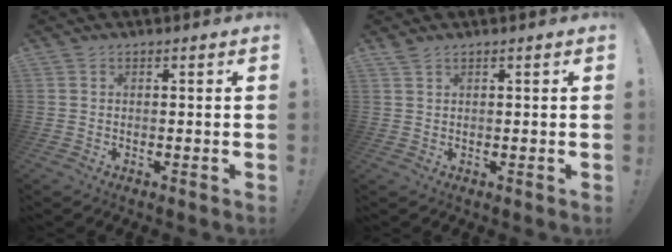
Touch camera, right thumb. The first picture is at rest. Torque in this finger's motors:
{"motor_torque": [0.05, 0.10, 0.11, -0.06, 0.00]}